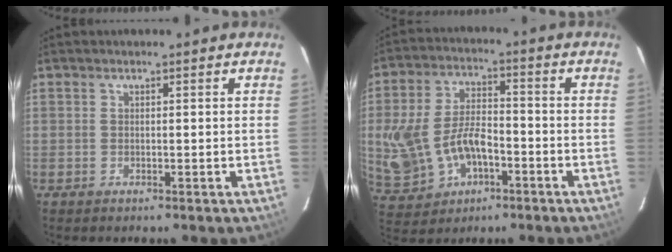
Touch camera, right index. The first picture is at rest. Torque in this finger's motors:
{"motor_torque": [0.80, 0.37, 0.33, 0.10]}